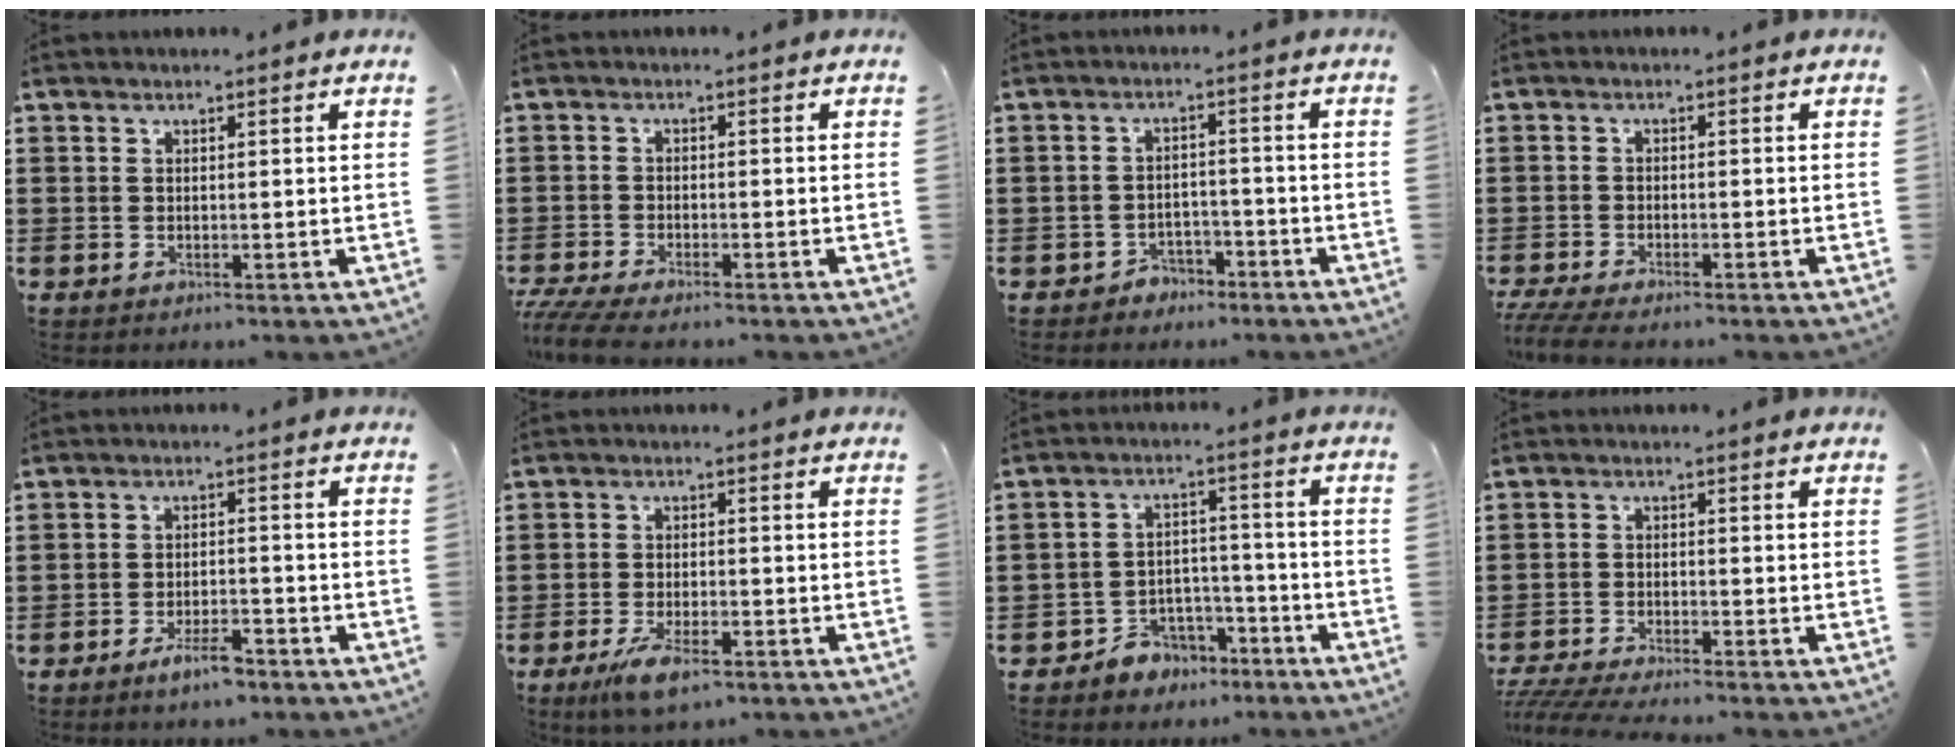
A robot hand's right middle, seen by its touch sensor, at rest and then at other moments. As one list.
[{"total": 3.4, "force": [-3.2, 0.1, 1.3], "torque": [-0.044, -0.013, -0.068]}, {"total": 2.8, "force": [-2.6, 1.0, 0.1], "torque": [-0.011, 0.004, -0.056]}, {"total": 3.0, "force": [-2.8, 0.1, 1.3], "torque": [-0.035, -0.007, -0.058]}, {"total": 4.1, "force": [-3.0, 0.9, 2.6], "torque": [-0.048, 0.004, -0.056]}, {"total": 5.5, "force": [-3.2, 1.5, 4.1], "torque": [-0.093, -0.007, -0.062]}, {"total": 4.8, "force": [-4.2, 2.2, 0.3], "torque": [-0.014, 0.014, -0.086]}, {"total": 3.6, "force": [-3.4, -0.1, 1.1], "torque": [-0.032, -0.010, -0.073]}]